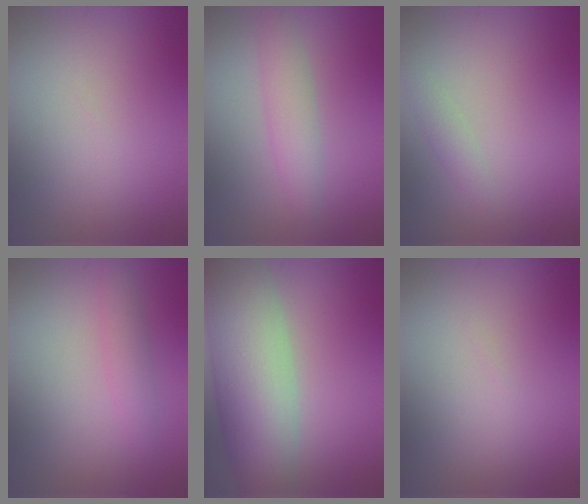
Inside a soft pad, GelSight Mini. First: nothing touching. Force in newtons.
{"total": 2.7, "press": 2.7, "slide": 0.0}
{"total": 1.3, "press": 1.3, "slide": 0.1}
{"total": 2.0, "press": 1.9, "slide": 0.2}
{"total": 10.4, "press": 10.4, "slide": 0.5}
{"total": 0.0}